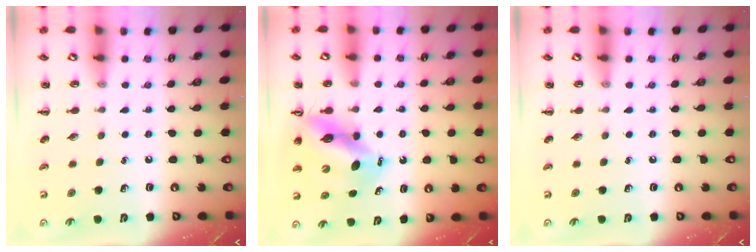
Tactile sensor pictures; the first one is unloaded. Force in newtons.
{"total": 11.6, "press": 10.9, "slide": 3.8}
{"total": 0.0}